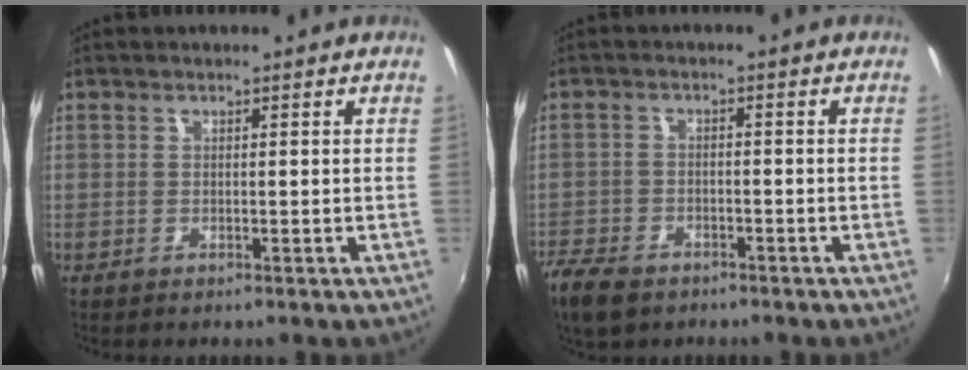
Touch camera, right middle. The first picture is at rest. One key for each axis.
{"total": 8.6, "fx": -6.1, "fy": 4.7, "fz": 3.7, "tx": -0.114, "ty": -0.016, "tz": -0.115}